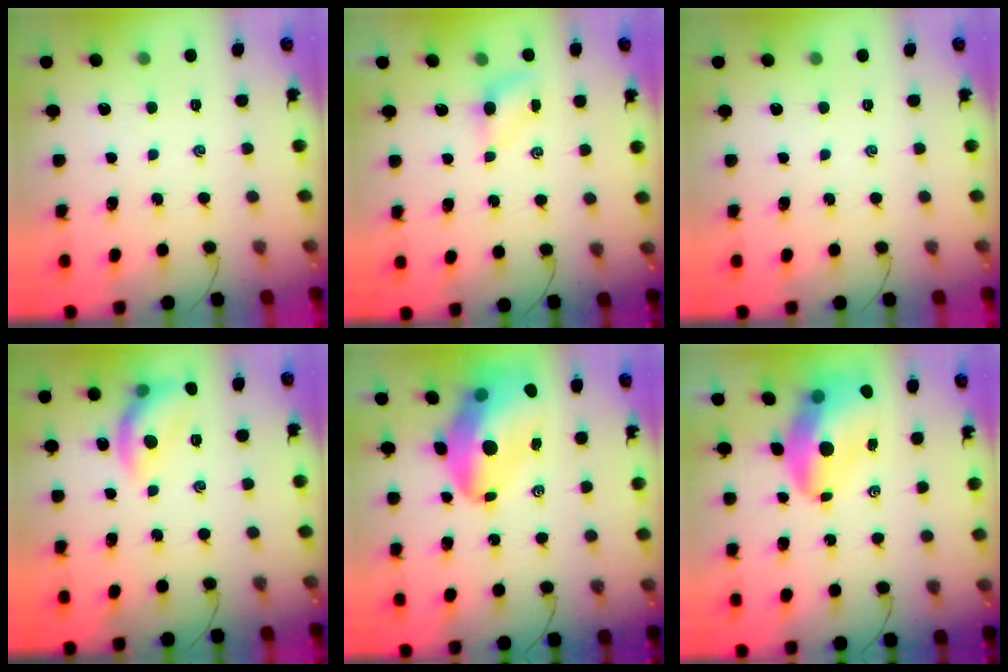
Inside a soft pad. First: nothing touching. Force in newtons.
{"total": 4.2, "press": 4.1, "slide": 0.8}
{"total": 0.0}
{"total": 13.0, "press": 12.9, "slide": 0.9}
{"total": 16.6, "press": 16.0, "slide": 4.6}
{"total": 10.3, "press": 9.8, "slide": 3.1}